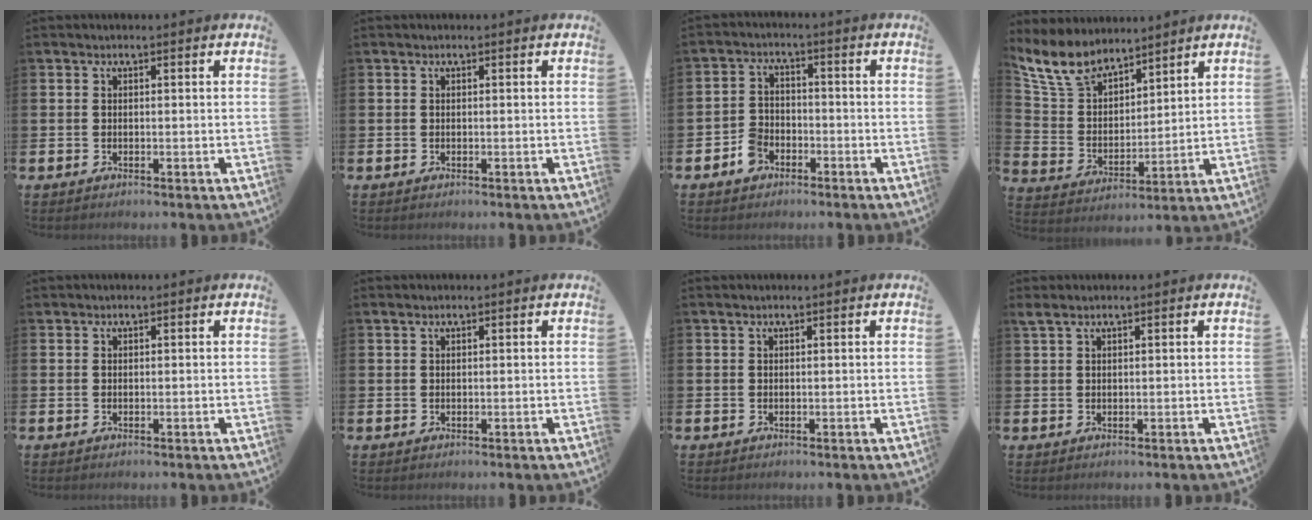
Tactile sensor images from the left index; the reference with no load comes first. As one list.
[{"total": 0.0}, {"total": 3.4, "force": [-2.4, 2.4, 0.7], "torque": [-0.025, 0.012, -0.047]}, {"total": 8.6, "force": [7.6, 3.3, 2.3], "torque": [-0.088, -0.033, 0.143]}, {"total": 0.6, "force": [0.5, 0.2, -0.1], "torque": [0.003, 0.001, 0.010]}, {"total": 0.8, "force": [0.8, 0.1, 0.2], "torque": [-0.003, 0.001, 0.014]}, {"total": 0.8, "force": [0.7, 0.0, 0.2], "torque": [-0.003, 0.001, 0.013]}, {"total": 1.5, "force": [1.2, 0.4, 0.7], "torque": [-0.015, 0.003, 0.022]}]